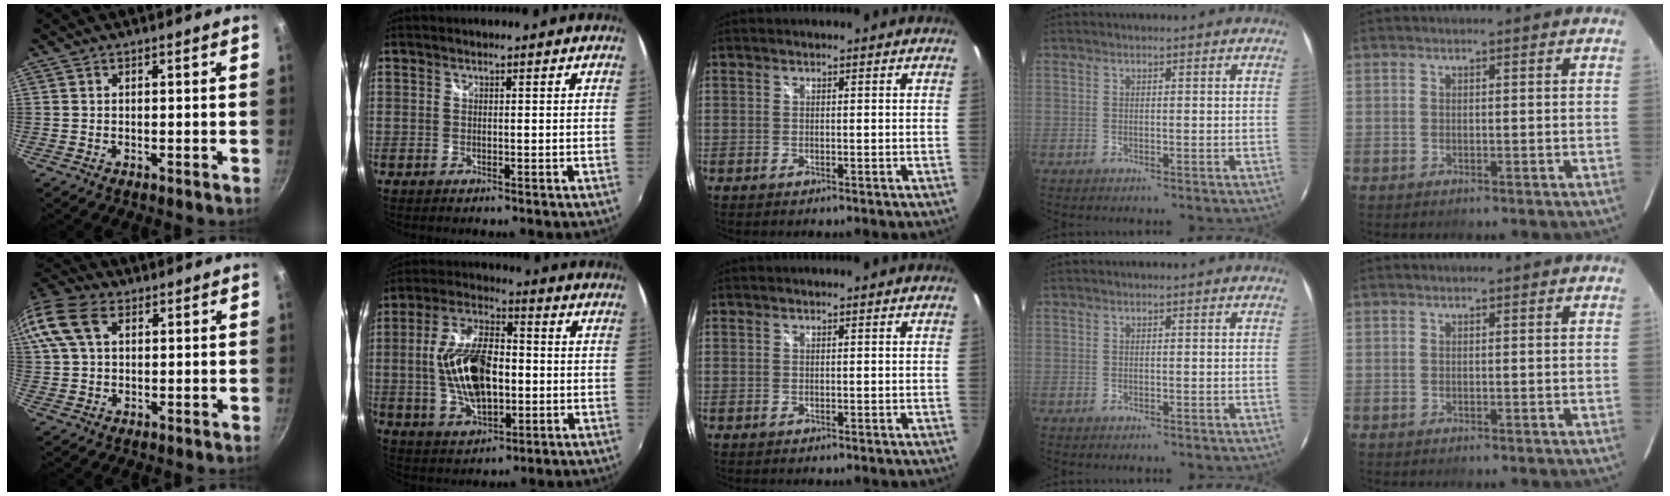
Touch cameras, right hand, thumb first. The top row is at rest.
{"thumb": {"total": 15.0, "force": [5.4, 9.8, 10.0], "torque": [-0.231, 0.037, 0.094]}, "index": {"total": 15.7, "force": [-1.2, 8.2, 13.3], "torque": [-0.262, 0.005, -0.016]}}